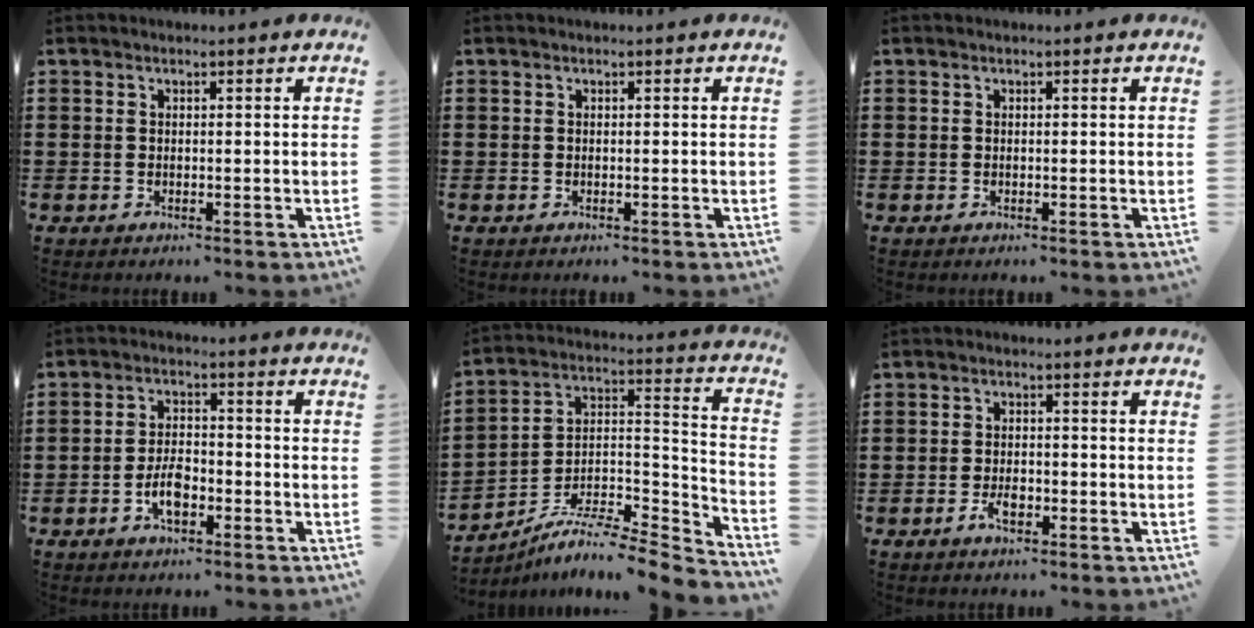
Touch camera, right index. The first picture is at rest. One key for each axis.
{"total": 0.0}
{"total": 0.0}
{"total": 4.8, "fx": -2.0, "fy": 2.2, "fz": 3.8, "tx": -0.086, "ty": -0.002, "tz": -0.040}
{"total": 7.2, "fx": -6.2, "fy": 1.4, "fz": 3.3, "tx": -0.061, "ty": -0.002, "tz": -0.126}
{"total": 2.8, "fx": -1.3, "fy": 1.2, "fz": 2.1, "tx": -0.045, "ty": 0.001, "tz": -0.027}